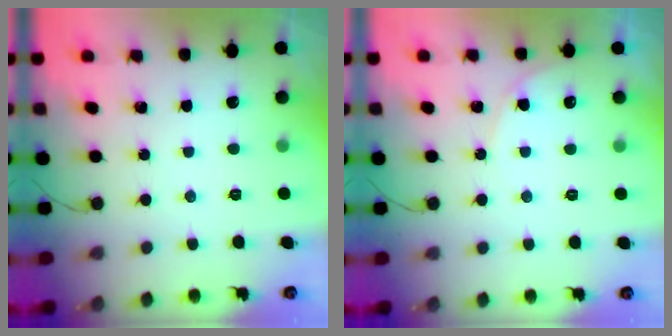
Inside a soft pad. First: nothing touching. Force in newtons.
{"total": 4.0, "press": 3.9, "slide": 0.3}